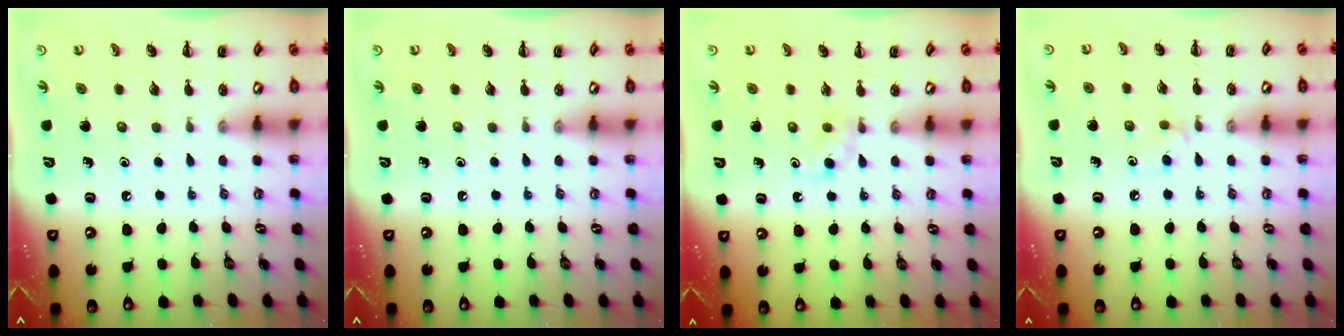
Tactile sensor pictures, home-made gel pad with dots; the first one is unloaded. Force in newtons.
{"total": 0.0}
{"total": 2.9, "press": 2.6, "slide": 1.1}
{"total": 4.2, "press": 4.0, "slide": 1.3}